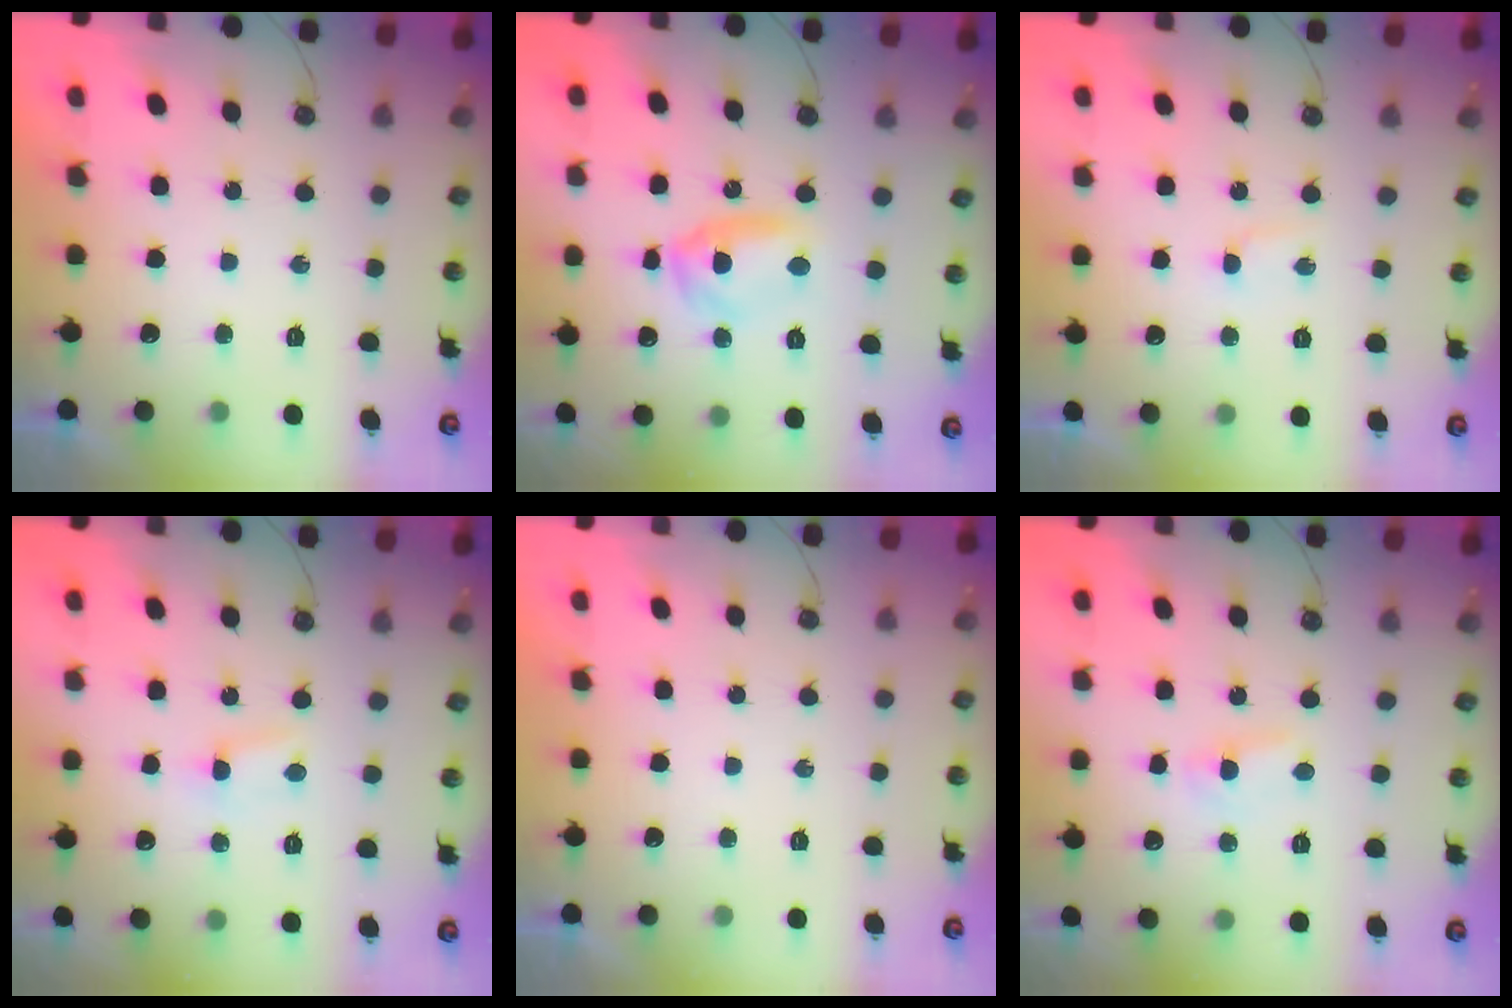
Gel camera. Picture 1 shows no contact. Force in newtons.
{"total": 8.1, "press": 8.1, "slide": 0.4}
{"total": 1.6, "press": 1.4, "slide": 0.7}
{"total": 2.1, "press": 2.1, "slide": 0.3}
{"total": 0.0}
{"total": 2.5, "press": 2.5, "slide": 0.3}